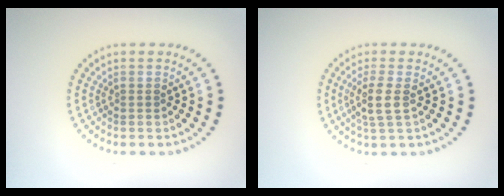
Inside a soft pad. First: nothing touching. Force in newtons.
{"total": 2.3, "press": 2.0, "slide": 1.2}